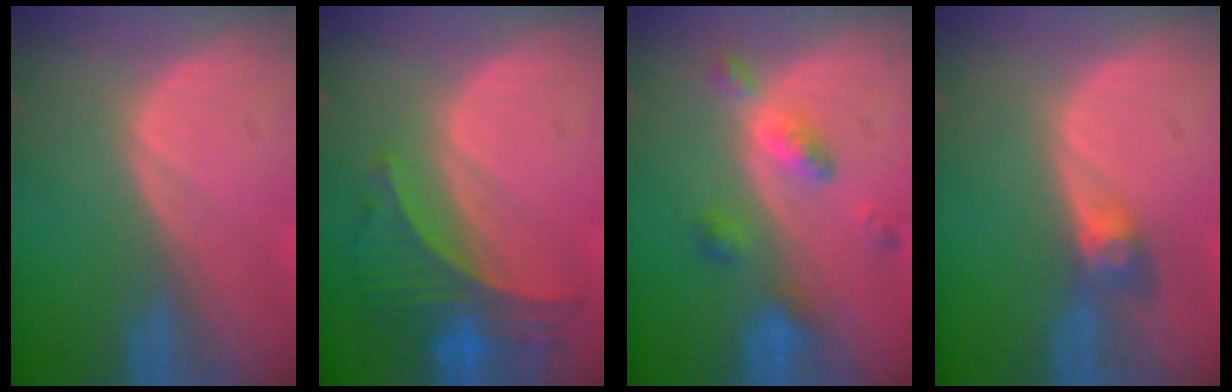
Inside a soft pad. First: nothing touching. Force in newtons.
{"total": 6.8, "press": 6.3, "slide": 2.5}
{"total": 5.2, "press": 4.7, "slide": 2.3}
{"total": 3.0, "press": 2.7, "slide": 1.4}